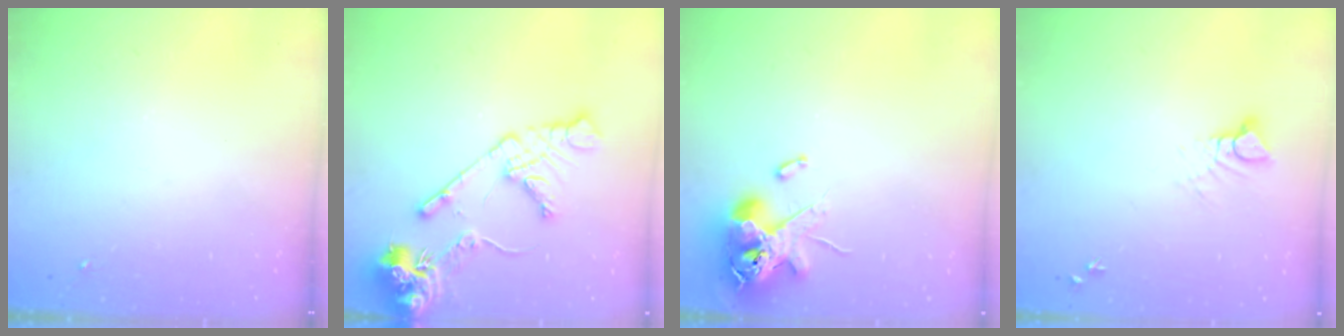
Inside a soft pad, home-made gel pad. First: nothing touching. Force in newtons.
{"total": 15.4, "press": 15.2, "slide": 2.2}
{"total": 12.9, "press": 12.7, "slide": 2.2}
{"total": 5.0, "press": 5.0, "slide": 0.2}